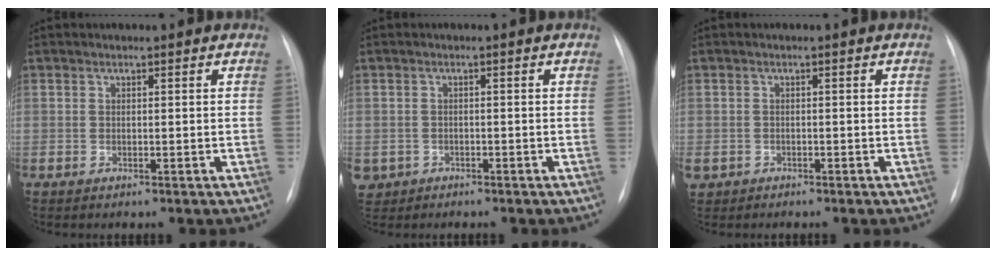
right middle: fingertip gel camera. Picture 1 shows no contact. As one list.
[{"total": 3.7, "force": [-2.1, 3.1, 0.4], "torque": [-0.010, 0.004, -0.034]}, {"total": 3.5, "force": [-2.2, 2.5, 0.9], "torque": [-0.022, -0.001, -0.035]}]